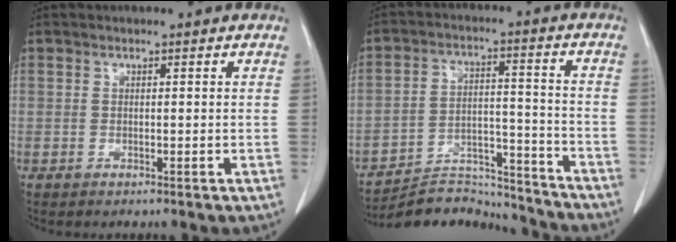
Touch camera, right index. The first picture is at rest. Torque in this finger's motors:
{"motor_torque": [-1.52, -0.62, -0.63, -0.21]}